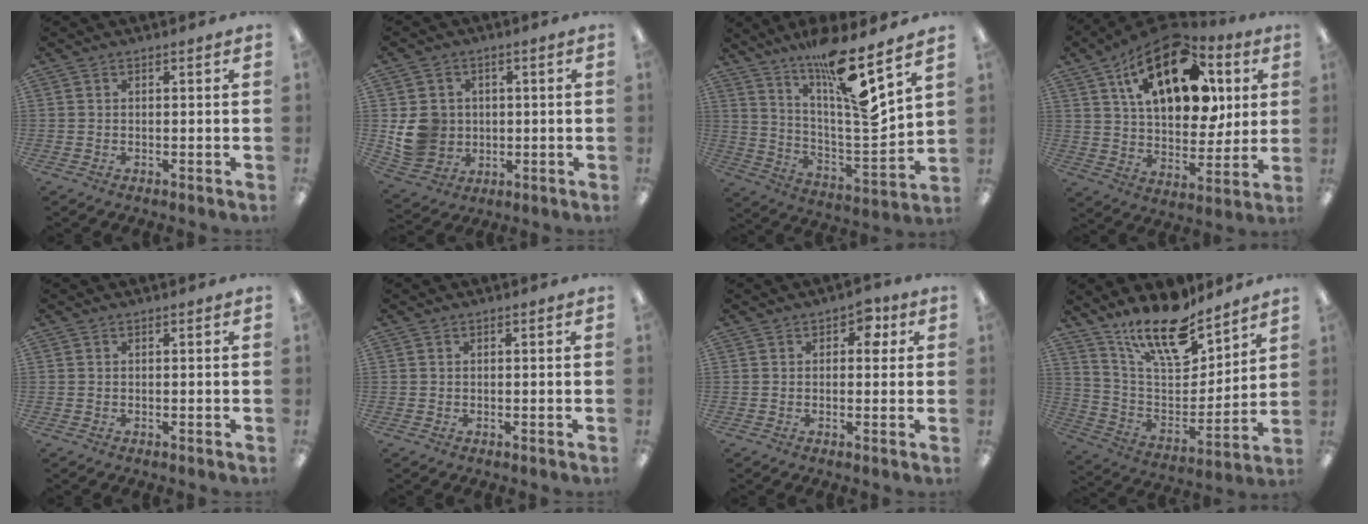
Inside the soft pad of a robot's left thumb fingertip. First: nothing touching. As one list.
[{"total": 9.2, "force": [0.1, 8.6, 3.2], "torque": [-0.074, 0.009, 0.012]}, {"total": 16.8, "force": [12.7, 1.2, 11.0], "torque": [-0.190, -0.097, 0.203]}, {"total": 23.1, "force": [10.2, 12.6, 16.5], "torque": [-0.253, -0.030, 0.168]}, {"total": 0.0}, {"total": 0.0}, {"total": 4.2, "force": [1.5, 2.8, 2.8], "torque": [-0.026, -0.002, 0.018]}, {"total": 18.8, "force": [14.6, 6.6, 9.8], "torque": [-0.182, -0.092, 0.255]}]